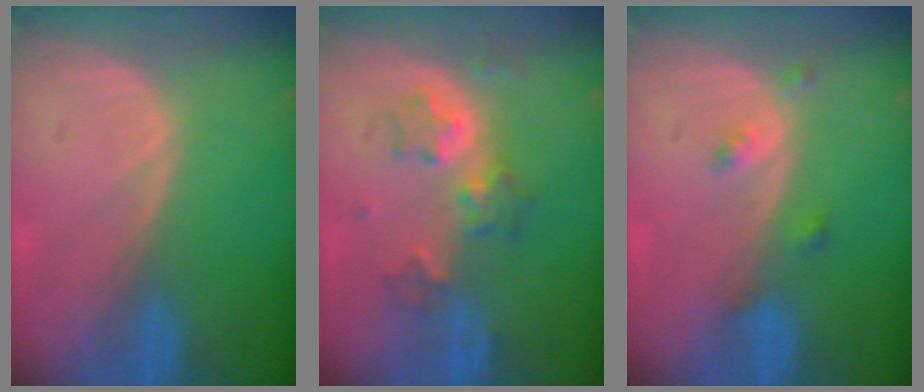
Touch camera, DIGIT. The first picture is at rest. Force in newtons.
{"total": 5.4, "press": 5.1, "slide": 1.5}
{"total": 2.1, "press": 2.1, "slide": 0.2}